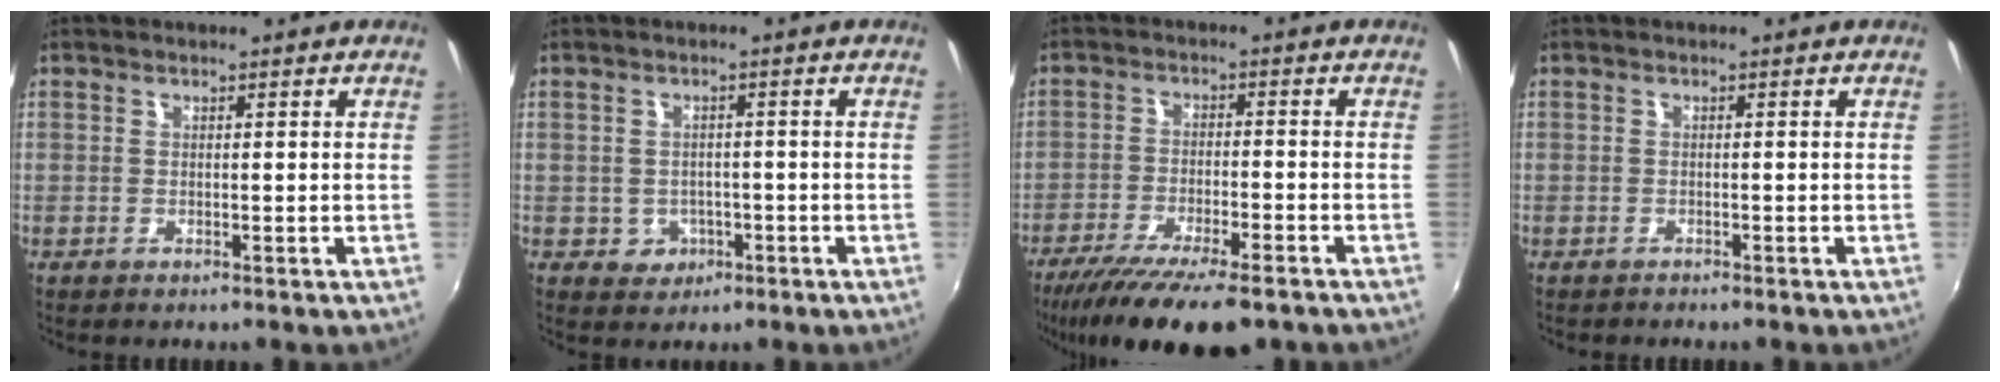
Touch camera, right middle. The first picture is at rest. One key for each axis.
{"total": 3.9, "fx": -1.2, "fy": 3.6, "fz": 0.8, "tx": -0.027, "ty": 0.004, "tz": -0.009}
{"total": 15.4, "fx": -11.8, "fy": 3.4, "fz": 9.2, "tx": -0.183, "ty": -0.049, "tz": -0.191}
{"total": 0.9, "fx": -0.9, "fy": 0.3, "fz": 0.1, "tx": -0.007, "ty": -0.003, "tz": -0.013}